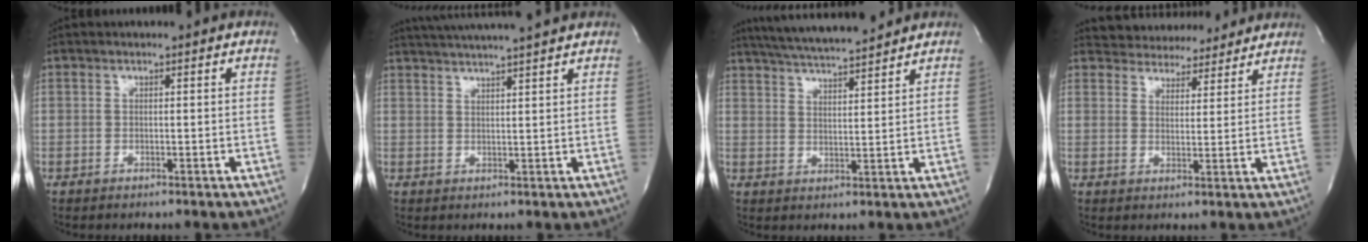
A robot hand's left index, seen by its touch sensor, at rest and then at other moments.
{"total": 12.1, "force": [10.9, -0.3, 5.3], "torque": [-0.093, 0.023, 0.152]}
{"total": 12.2, "force": [11.0, 0.6, 5.2], "torque": [-0.097, 0.013, 0.175]}
{"total": 9.7, "force": [9.1, 3.1, 1.4], "torque": [-0.011, 0.012, 0.121]}